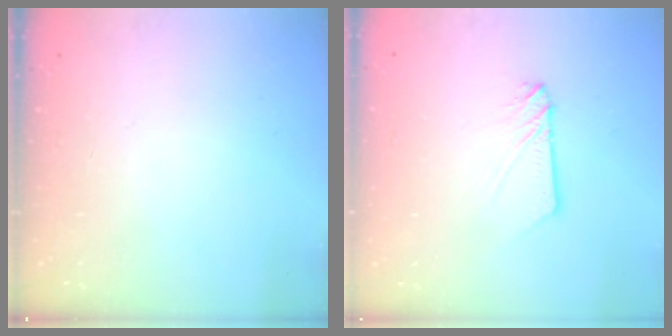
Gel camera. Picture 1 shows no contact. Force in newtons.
{"total": 3.2, "press": 3.2, "slide": 0.2}